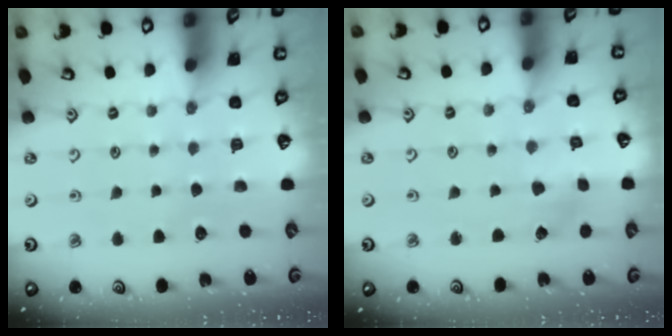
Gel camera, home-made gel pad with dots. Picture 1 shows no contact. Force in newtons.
{"total": 1.5, "press": 1.5, "slide": 0.2}